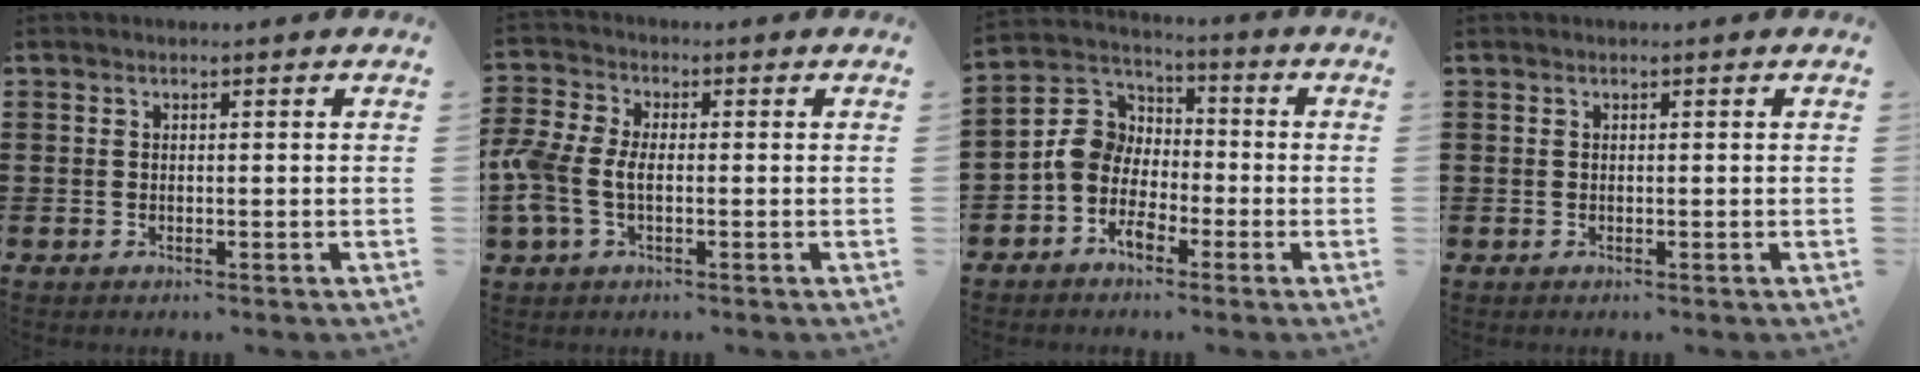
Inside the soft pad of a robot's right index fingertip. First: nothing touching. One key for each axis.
{"total": 5.5, "fx": -1.2, "fy": 3.4, "fz": 4.2, "tx": -0.119, "ty": -0.005, "tz": -0.033}
{"total": 6.6, "fx": -1.7, "fy": 5.7, "fz": 2.8, "tx": -0.099, "ty": 0.003, "tz": -0.042}
{"total": 0.0}